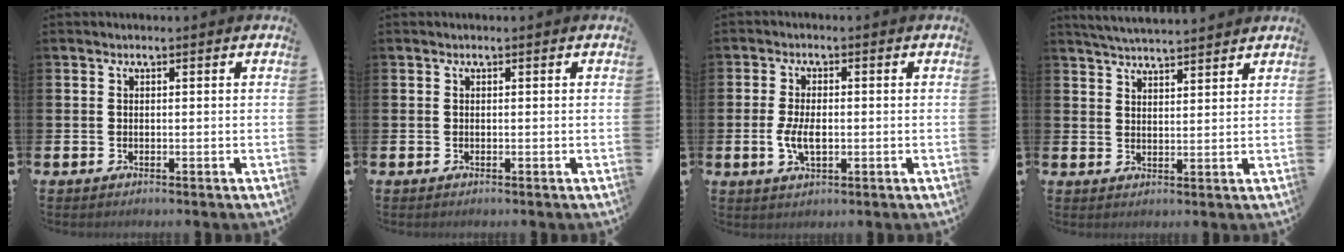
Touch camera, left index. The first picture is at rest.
{"total": 0.0}
{"total": 4.2, "force": [-0.5, 2.1, 3.5], "torque": [-0.065, 0.000, -0.012]}
{"total": 4.4, "force": [4.3, 0.0, 0.4], "torque": [-0.015, -0.023, 0.078]}